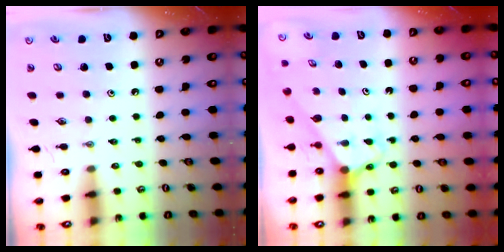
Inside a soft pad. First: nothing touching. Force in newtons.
{"total": 2.5, "press": 2.5, "slide": 0.2}